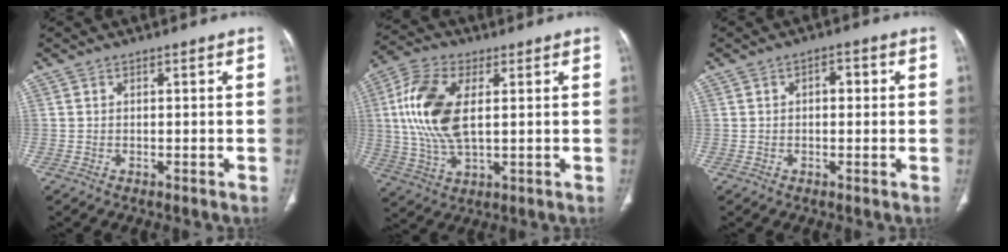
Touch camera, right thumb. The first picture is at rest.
{"total": 14.3, "force": [2.5, 7.2, 12.1], "torque": [-0.263, 0.001, 0.049]}
{"total": 2.6, "force": [0.4, 1.5, 2.1], "torque": [-0.022, 0.009, 0.002]}